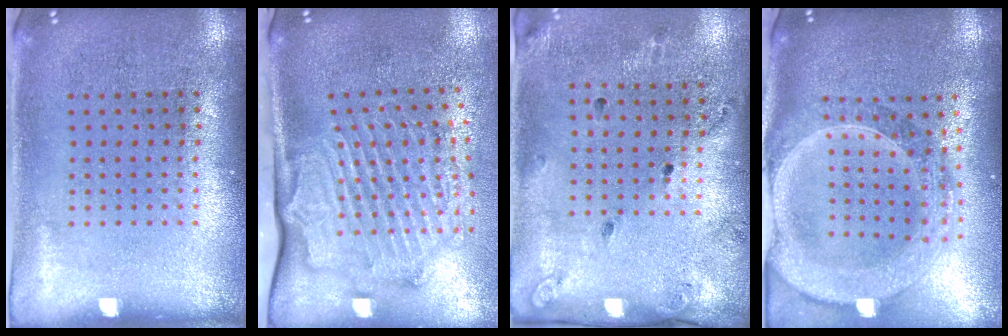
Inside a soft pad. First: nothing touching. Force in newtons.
{"total": 2.3, "press": 2.1, "slide": 0.7}
{"total": 1.8, "press": 1.2, "slide": 1.3}
{"total": 2.9, "press": 2.5, "slide": 1.4}